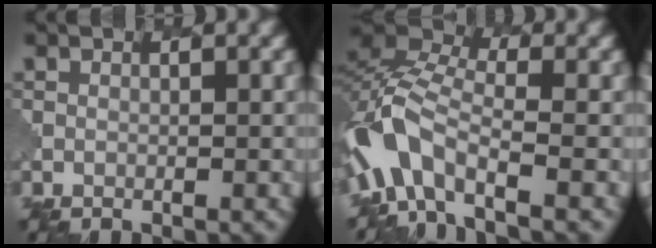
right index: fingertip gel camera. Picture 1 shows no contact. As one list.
[{"total": 8.8, "force": [-4.0, 4.3, 6.6], "torque": [-0.129, 0.008, -0.092]}]